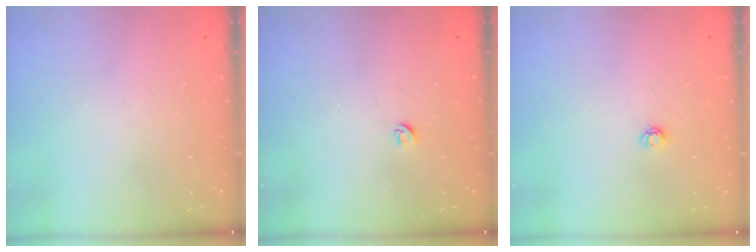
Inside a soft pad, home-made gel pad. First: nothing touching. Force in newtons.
{"total": 3.7, "press": 3.7, "slide": 0.5}
{"total": 3.9, "press": 3.8, "slide": 0.5}